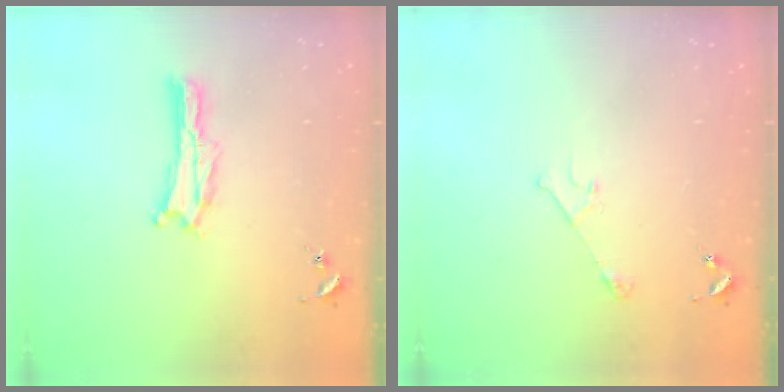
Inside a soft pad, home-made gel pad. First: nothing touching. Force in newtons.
{"total": 3.2, "press": 3.2, "slide": 0.3}